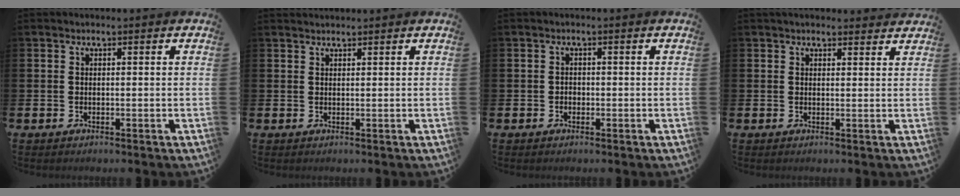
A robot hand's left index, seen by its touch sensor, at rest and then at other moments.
{"total": 1.0, "force": [1.0, 0.1, 0.1], "torque": [0.002, -0.001, 0.018]}
{"total": 0.9, "force": [-0.3, 0.8, 0.2], "torque": [-0.002, 0.002, -0.009]}
{"total": 1.9, "force": [1.9, 0.4, 0.2], "torque": [0.001, -0.007, 0.033]}